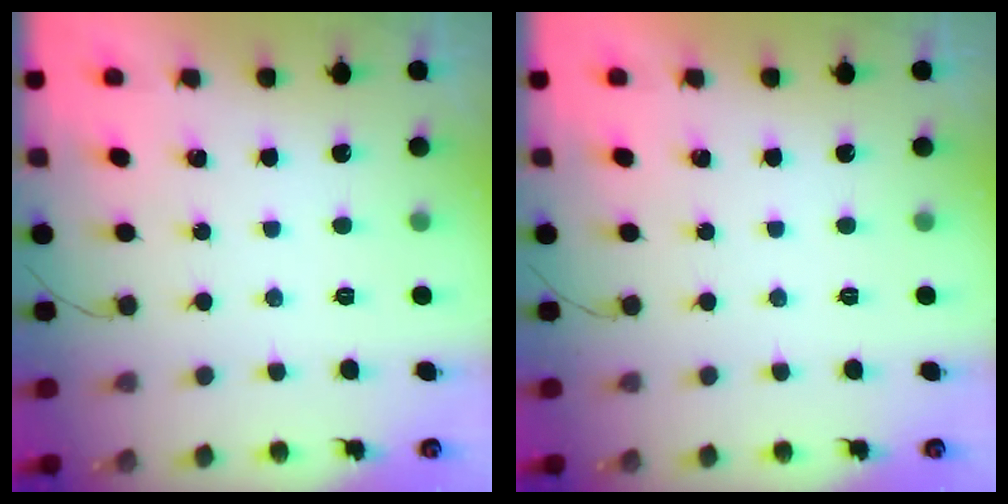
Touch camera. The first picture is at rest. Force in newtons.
{"total": 0.0}